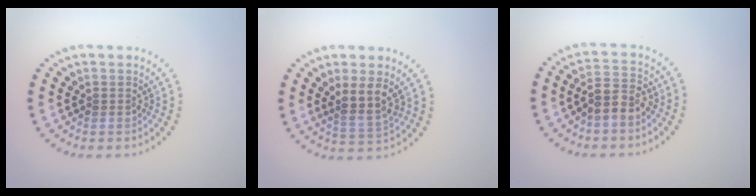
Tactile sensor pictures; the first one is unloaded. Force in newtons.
{"total": 3.0, "press": 2.5, "slide": 1.7}
{"total": 2.8, "press": 2.7, "slide": 0.9}